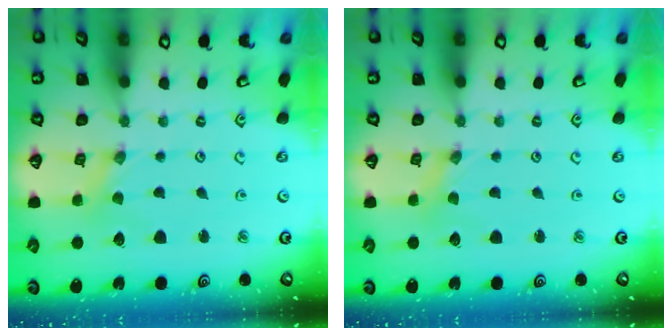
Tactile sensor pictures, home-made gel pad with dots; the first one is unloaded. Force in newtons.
{"total": 0.0}